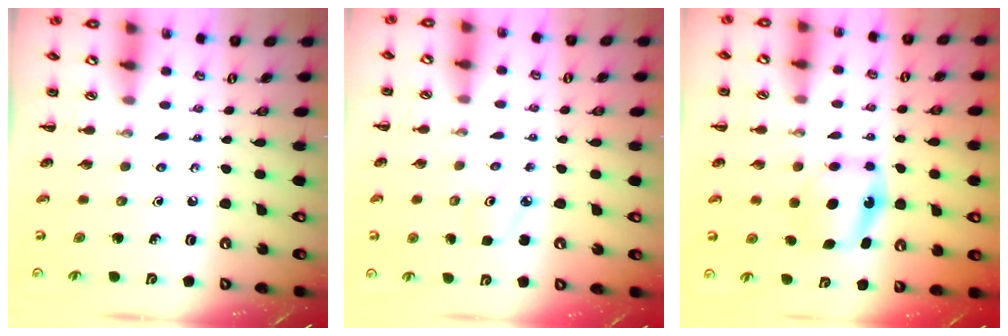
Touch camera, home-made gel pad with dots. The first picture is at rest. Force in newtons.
{"total": 3.2, "press": 3.0, "slide": 1.0}
{"total": 5.5, "press": 5.4, "slide": 0.9}